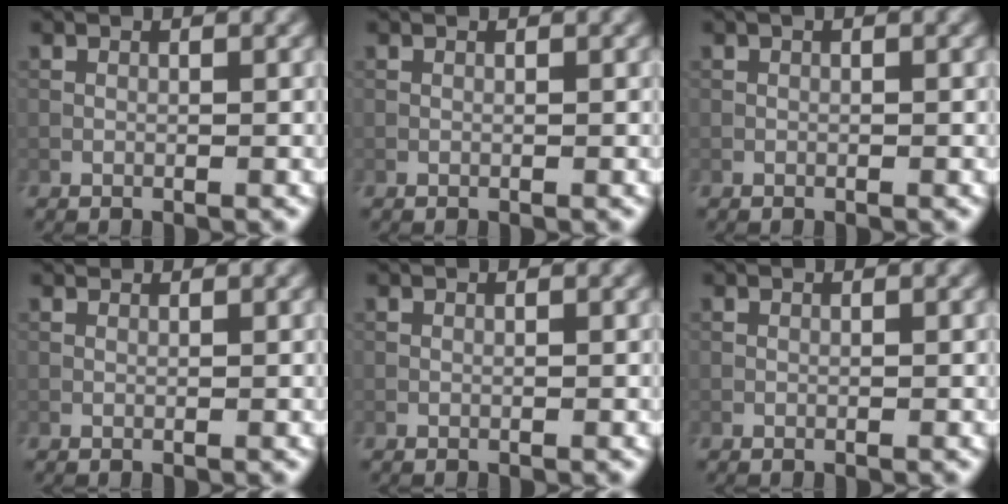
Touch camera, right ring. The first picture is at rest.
{"total": 0.0}
{"total": 0.0}
{"total": 0.6, "force": [0.5, 0.1, 0.2], "torque": [-0.010, -0.001, 0.005]}
{"total": 0.0}
{"total": 0.0}